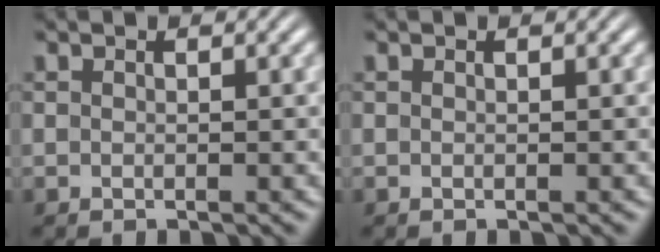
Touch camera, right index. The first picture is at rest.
{"total": 0.0}